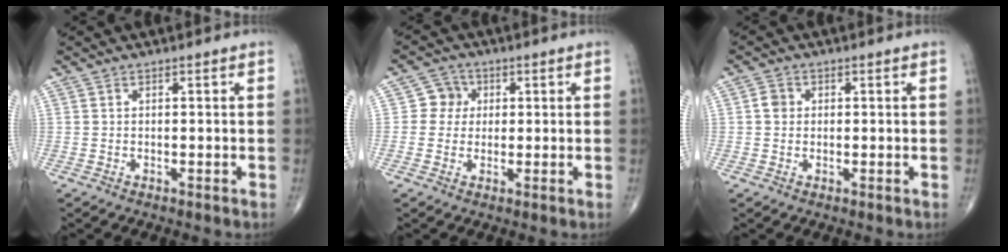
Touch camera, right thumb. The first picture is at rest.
{"total": 4.2, "force": [0.6, 4.1, 0.9], "torque": [0.017, 0.008, 0.002]}
{"total": 2.2, "force": [0.2, 2.0, 0.9], "torque": [-0.009, 0.004, 0.000]}